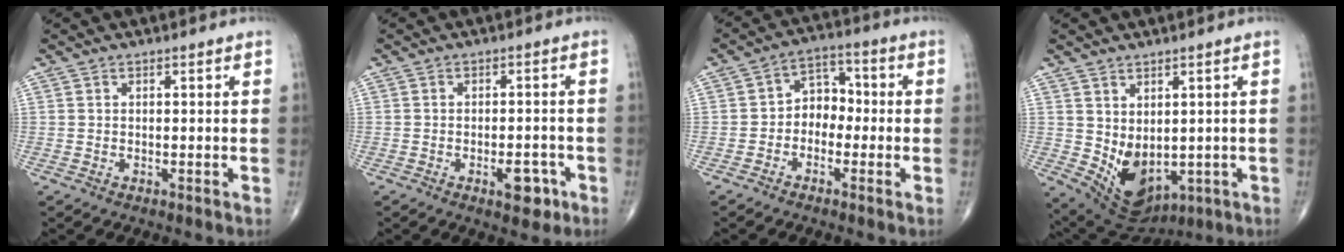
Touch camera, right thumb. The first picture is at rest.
{"total": 4.8, "force": [-2.3, 2.2, 3.6], "torque": [-0.038, 0.009, -0.028]}
{"total": 6.2, "force": [-1.4, 4.8, 3.6], "torque": [-0.020, 0.033, -0.043]}
{"total": 10.0, "force": [-0.3, 6.6, 7.6], "torque": [-0.103, -0.014, 0.030]}